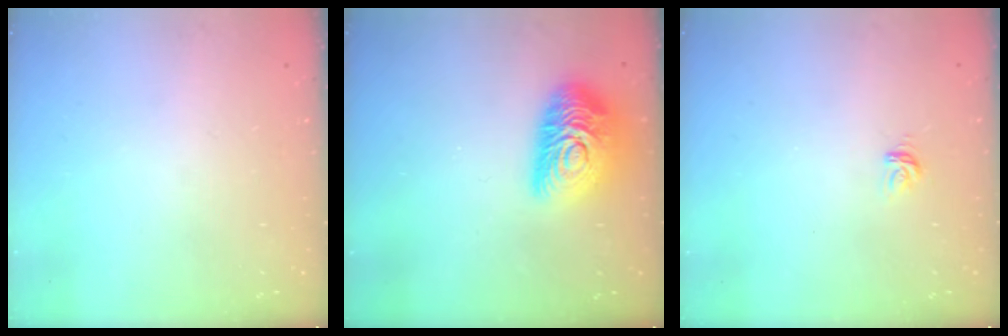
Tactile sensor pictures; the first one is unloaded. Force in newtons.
{"total": 15.8, "press": 15.7, "slide": 0.9}
{"total": 3.6, "press": 3.6, "slide": 0.3}